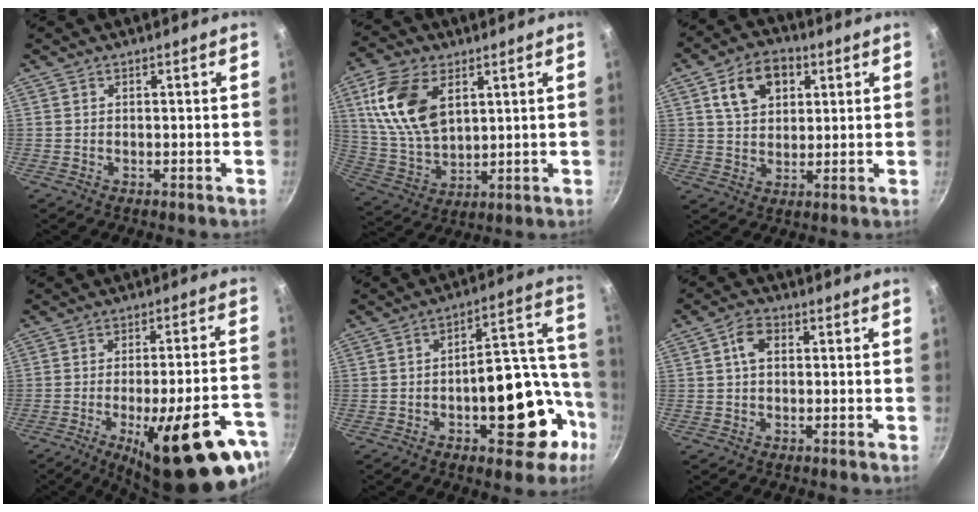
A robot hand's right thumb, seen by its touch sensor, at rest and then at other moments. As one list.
[{"total": 15.6, "force": [5.4, 9.3, 11.3], "torque": [-0.202, -0.015, 0.115]}, {"total": 10.5, "force": [3.9, 7.3, 6.4], "torque": [-0.083, 0.005, 0.061]}, {"total": 24.4, "force": [-11.5, 7.0, 20.4], "torque": [-0.241, 0.034, -0.157]}, {"total": 20.3, "force": [-6.7, 10.3, 16.1], "torque": [-0.157, 0.074, -0.085]}, {"total": 4.4, "force": [0.7, 3.0, 3.1], "torque": [-0.048, 0.011, 0.006]}]